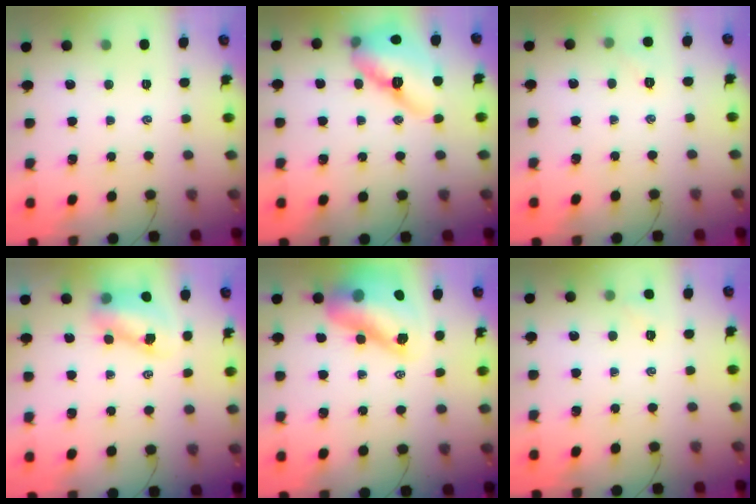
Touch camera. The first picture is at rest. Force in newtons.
{"total": 15.0, "press": 14.4, "slide": 4.2}
{"total": 5.2, "press": 5.0, "slide": 1.4}
{"total": 7.6, "press": 7.4, "slide": 1.7}
{"total": 16.2, "press": 15.6, "slide": 4.4}
{"total": 4.5, "press": 4.3, "slide": 1.1}